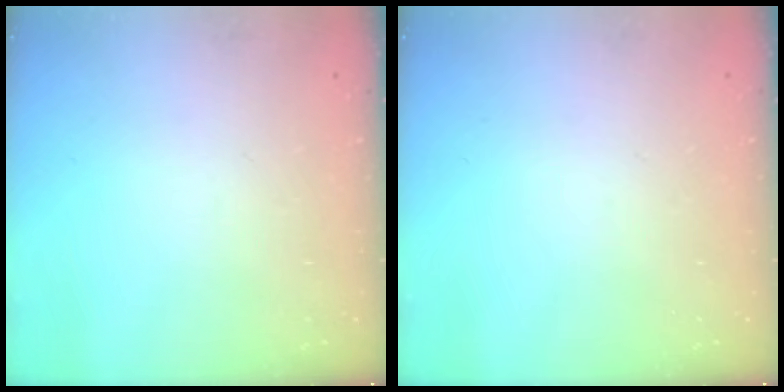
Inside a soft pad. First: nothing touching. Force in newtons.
{"total": 0.0}